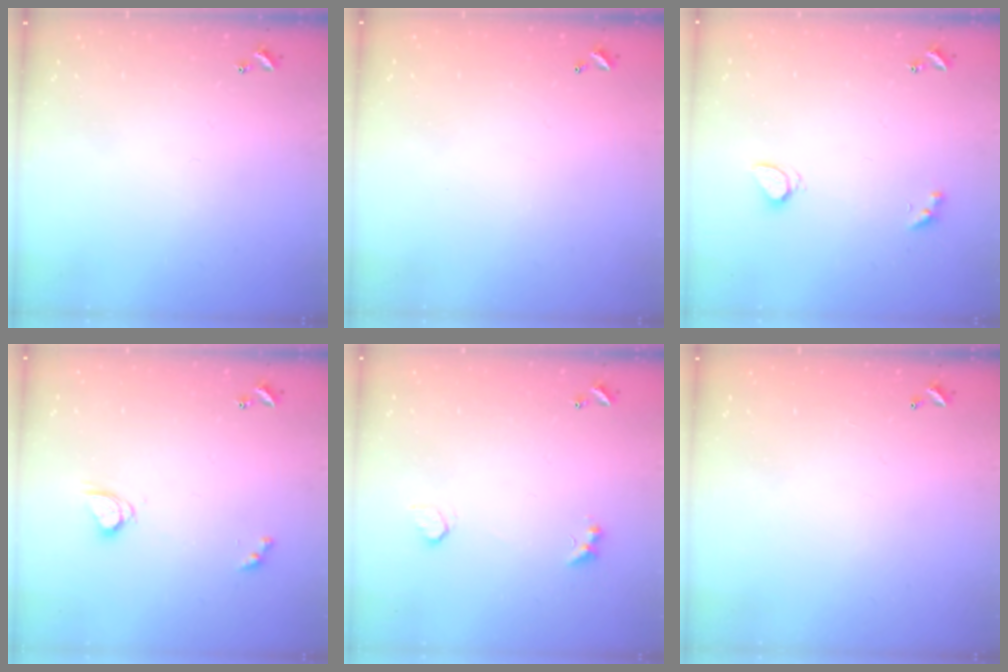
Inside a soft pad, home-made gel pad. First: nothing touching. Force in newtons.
{"total": 2.9, "press": 2.9, "slide": 0.1}
{"total": 1.6, "press": 1.6, "slide": 0.3}
{"total": 4.0, "press": 3.9, "slide": 0.4}
{"total": 2.8, "press": 2.6, "slide": 1.0}
{"total": 2.7, "press": 2.7, "slide": 0.1}